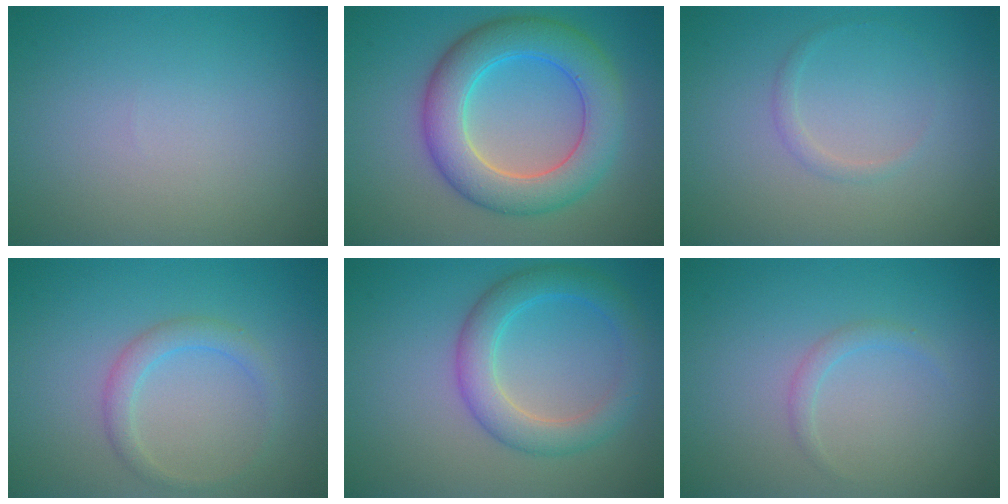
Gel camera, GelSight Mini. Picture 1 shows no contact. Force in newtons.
{"total": 7.4, "press": 7.4, "slide": 0.2}
{"total": 1.0, "press": 1.0, "slide": 0.1}
{"total": 2.1, "press": 2.1, "slide": 0.0}
{"total": 4.2, "press": 4.2, "slide": 0.2}
{"total": 1.0, "press": 1.0, "slide": 0.1}